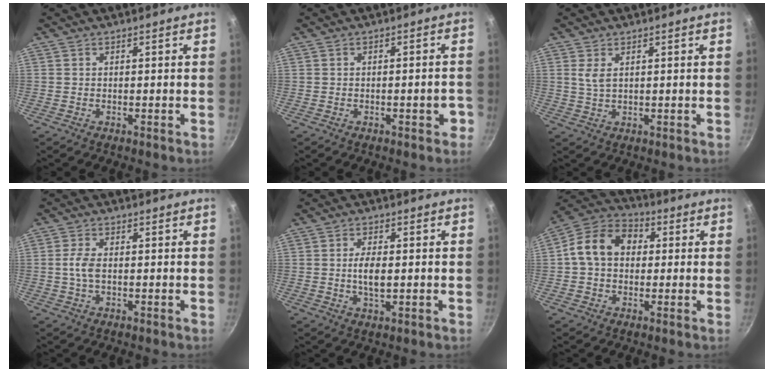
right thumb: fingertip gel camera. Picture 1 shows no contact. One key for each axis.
{"total": 3.2, "fx": -1.5, "fy": 1.2, "fz": 2.5, "tx": -0.017, "ty": 0.014, "tz": -0.021}
{"total": 2.7, "fx": 1.0, "fy": 1.3, "fz": 2.1, "tx": -0.041, "ty": -0.006, "tz": 0.022}
{"total": 3.6, "fx": -0.1, "fy": 2.0, "fz": 3.0, "tx": -0.064, "ty": 0.006, "tz": -0.005}
{"total": 4.7, "fx": -0.2, "fy": 2.0, "fz": 4.3, "tx": -0.078, "ty": 0.000, "tz": -0.004}
{"total": 11.9, "fx": 1.2, "fy": 9.3, "fz": 7.4, "tx": -0.096, "ty": 0.029, "tz": -0.003}